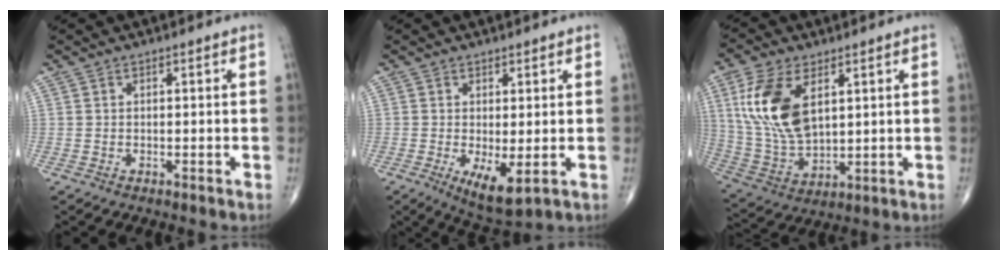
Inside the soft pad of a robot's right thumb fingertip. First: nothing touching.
{"total": 6.3, "force": [-1.2, 2.2, 5.8], "torque": [-0.098, -0.020, -0.010]}
{"total": 15.2, "force": [5.0, 8.2, 11.8], "torque": [-0.236, -0.017, 0.107]}